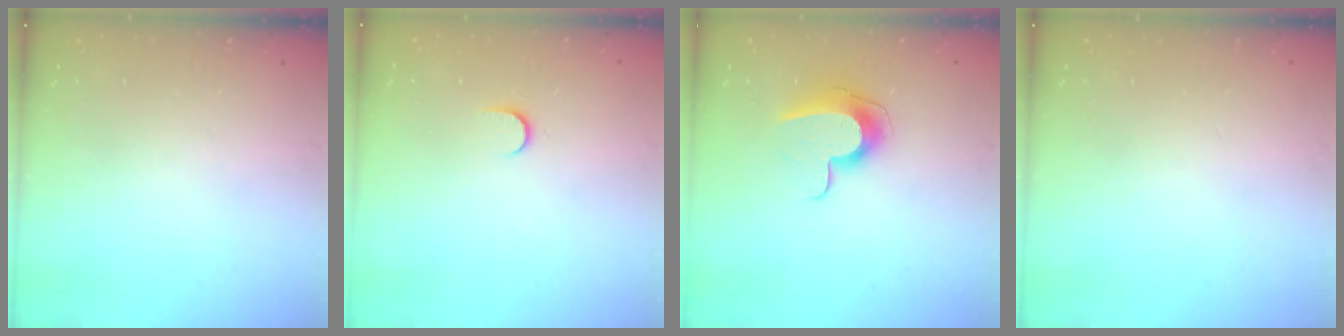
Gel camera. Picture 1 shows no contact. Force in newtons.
{"total": 3.9, "press": 3.9, "slide": 0.5}
{"total": 9.9, "press": 9.9, "slide": 0.4}
{"total": 0.0}